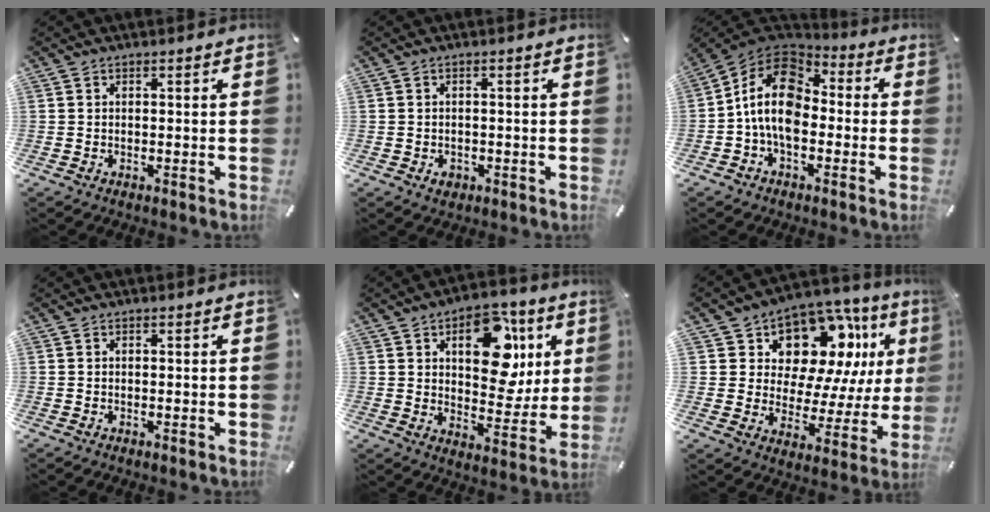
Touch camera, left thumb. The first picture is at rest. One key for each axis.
{"total": 2.0, "fx": -0.8, "fy": 1.7, "fz": 0.9, "tx": -0.017, "ty": 0.004, "tz": -0.016}
{"total": 13.5, "fx": -1.7, "fy": 9.2, "fz": 9.7, "tx": -0.209, "ty": 0.020, "tz": -0.034}
{"total": 0.0}
{"total": 17.3, "fx": 6.8, "fy": 11.1, "fz": 11.5, "tx": -0.135, "ty": -0.030, "tz": 0.114}
{"total": 14.7, "fx": 7.9, "fy": 10.1, "fz": 7.1, "tx": -0.098, "ty": -0.068, "tz": 0.142}